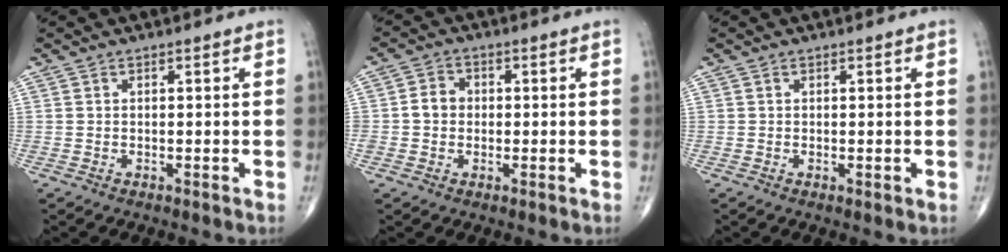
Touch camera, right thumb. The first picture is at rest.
{"total": 4.0, "force": [-0.2, 3.5, 2.0], "torque": [-0.024, 0.011, -0.009]}
{"total": 0.8, "force": [-0.1, 0.2, 0.8], "torque": [-0.010, -0.004, -0.001]}